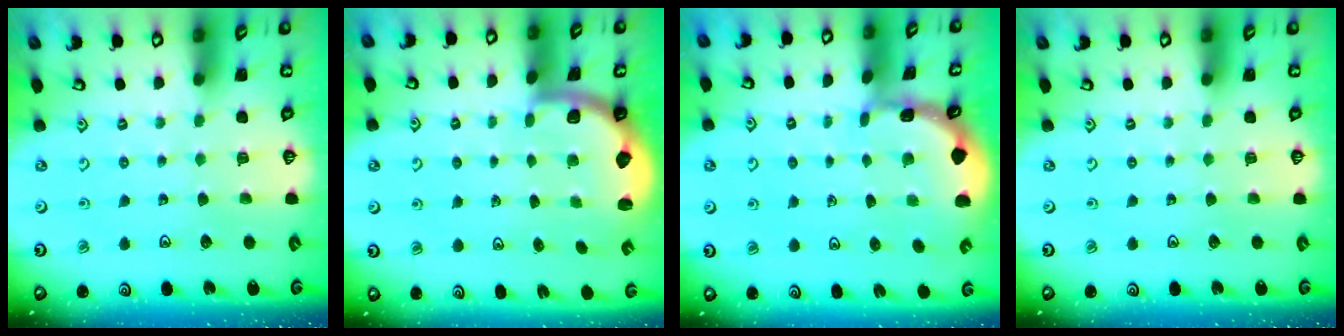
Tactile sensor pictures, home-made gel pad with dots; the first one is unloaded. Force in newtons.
{"total": 2.0, "press": 1.9, "slide": 0.5}
{"total": 1.4, "press": 1.4, "slide": 0.1}
{"total": 0.0}